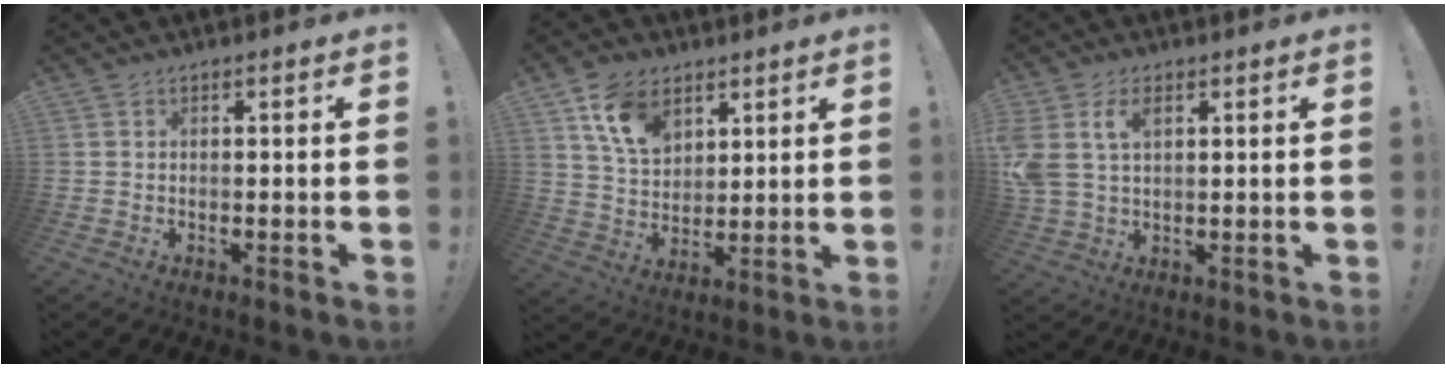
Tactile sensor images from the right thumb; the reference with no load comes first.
{"total": 11.9, "force": [6.7, 8.1, 5.4], "torque": [-0.093, -0.026, 0.131]}
{"total": 7.7, "force": [3.2, 4.9, 4.9], "torque": [-0.102, -0.004, 0.059]}